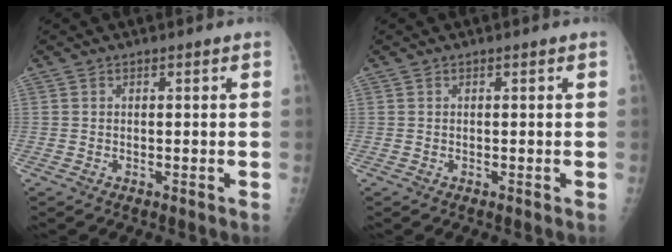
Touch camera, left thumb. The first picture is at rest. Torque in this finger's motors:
{"motor_torque": [-0.21, -0.22, 0.09, -0.09, 0.00]}